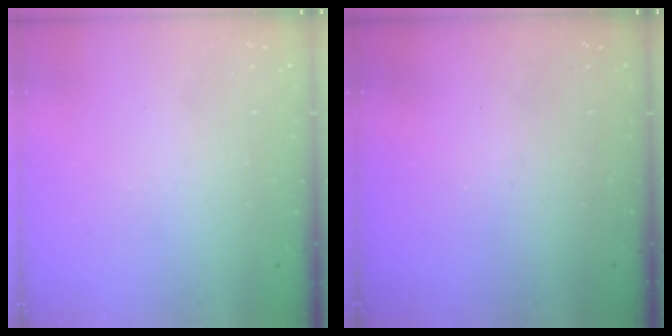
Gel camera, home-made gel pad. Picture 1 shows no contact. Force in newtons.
{"total": 0.0}